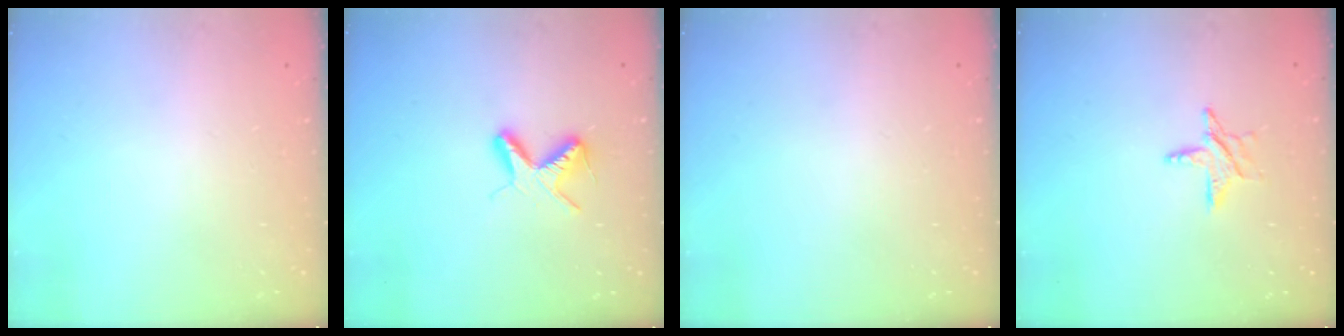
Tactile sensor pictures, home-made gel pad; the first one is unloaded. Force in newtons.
{"total": 6.6, "press": 6.6, "slide": 0.7}
{"total": 0.0}
{"total": 6.6, "press": 6.5, "slide": 0.4}